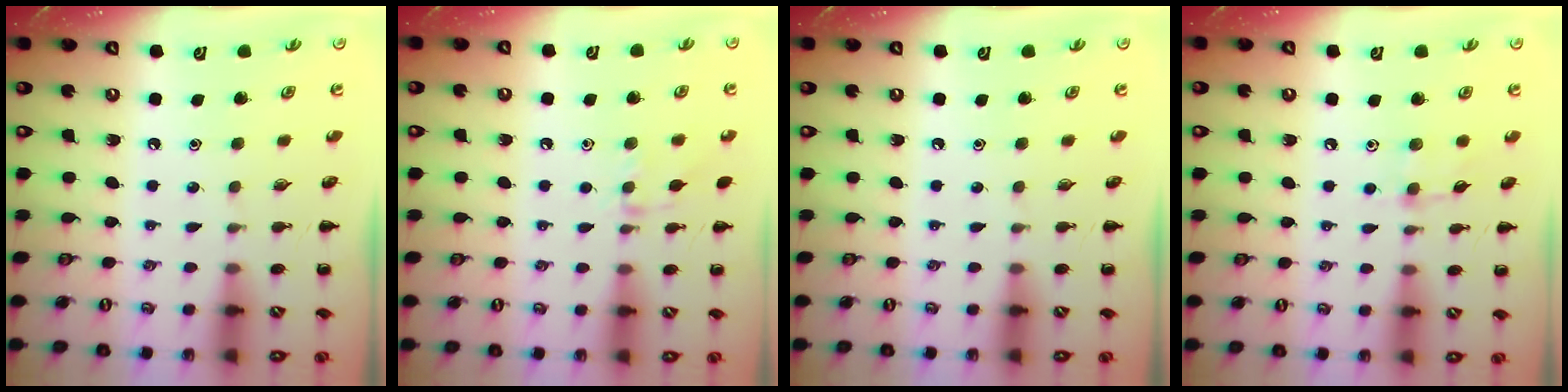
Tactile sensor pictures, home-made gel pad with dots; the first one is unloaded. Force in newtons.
{"total": 7.1, "press": 7.0, "slide": 1.1}
{"total": 0.0}
{"total": 4.4, "press": 4.1, "slide": 1.4}